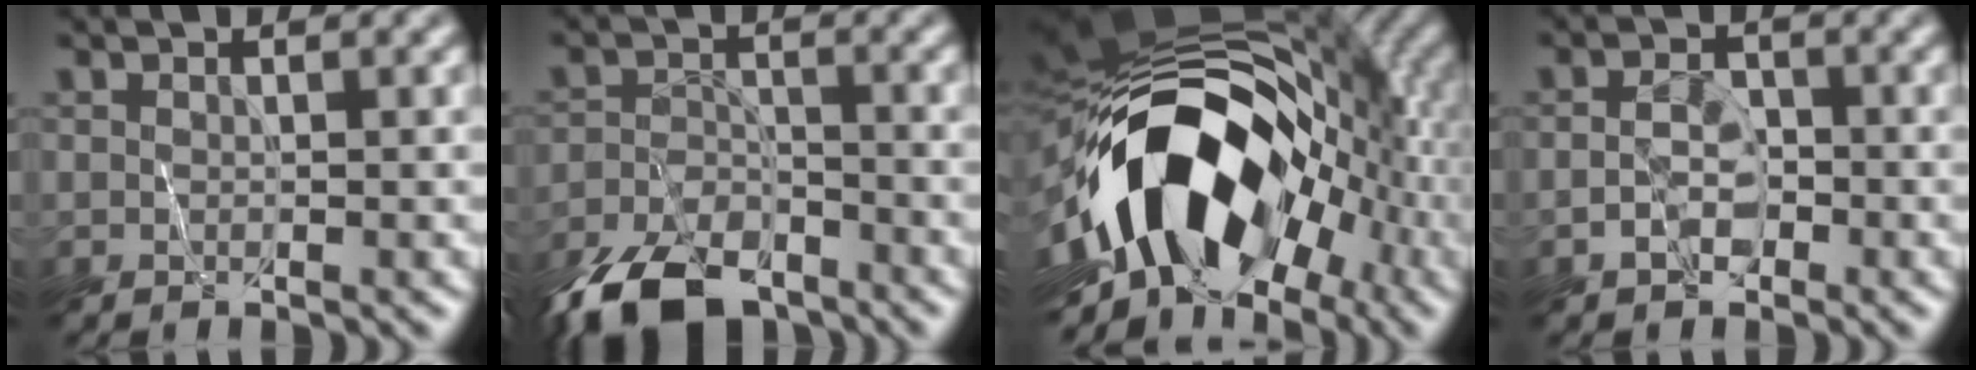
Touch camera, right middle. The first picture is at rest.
{"total": 8.4, "force": [-7.5, 2.9, 2.5], "torque": [-0.058, -0.023, -0.138]}
{"total": 14.1, "force": [-5.8, 9.0, 9.2], "torque": [-0.131, -0.001, -0.111]}
{"total": 2.1, "force": [-1.9, 0.9, 0.6], "torque": [-0.007, -0.002, -0.036]}